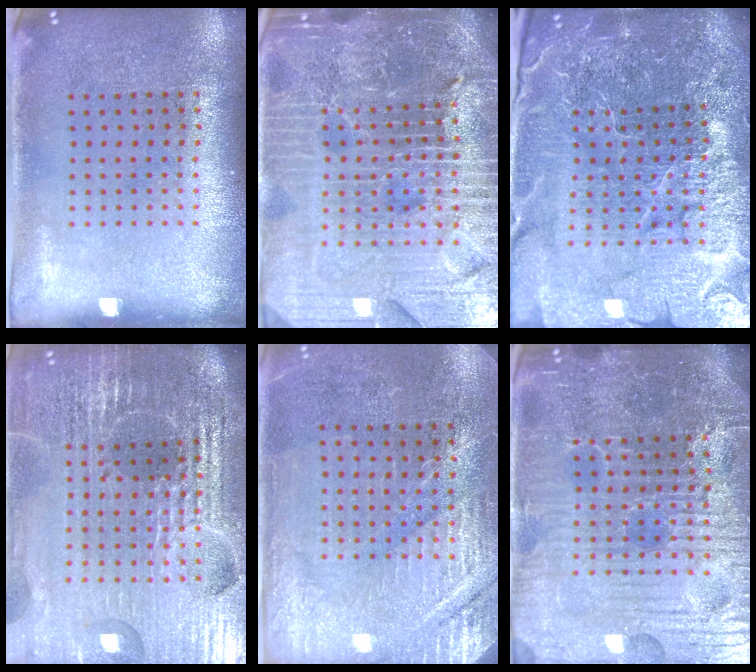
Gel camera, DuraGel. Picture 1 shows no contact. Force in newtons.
{"total": 6.6, "press": 5.8, "slide": 3.2}
{"total": 6.2, "press": 5.5, "slide": 2.9}
{"total": 6.7, "press": 5.9, "slide": 3.2}
{"total": 2.9, "press": 2.9, "slide": 0.3}
{"total": 6.2, "press": 5.7, "slide": 2.4}